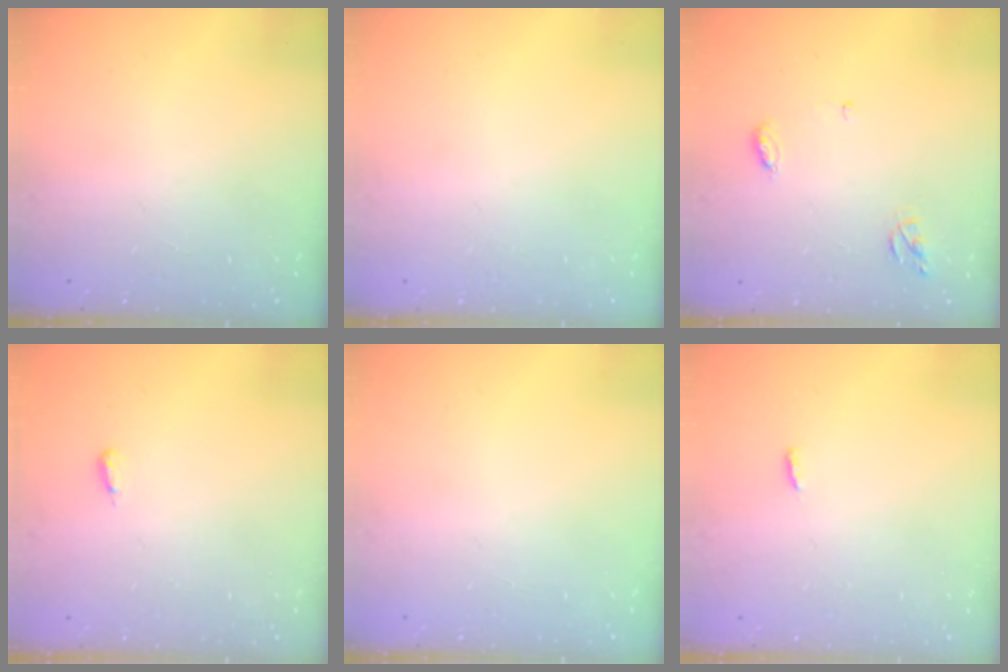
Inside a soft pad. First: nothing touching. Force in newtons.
{"total": 0.0}
{"total": 5.1, "press": 5.1, "slide": 0.4}
{"total": 3.6, "press": 2.7, "slide": 2.5}
{"total": 0.0}
{"total": 2.8, "press": 2.7, "slide": 0.8}